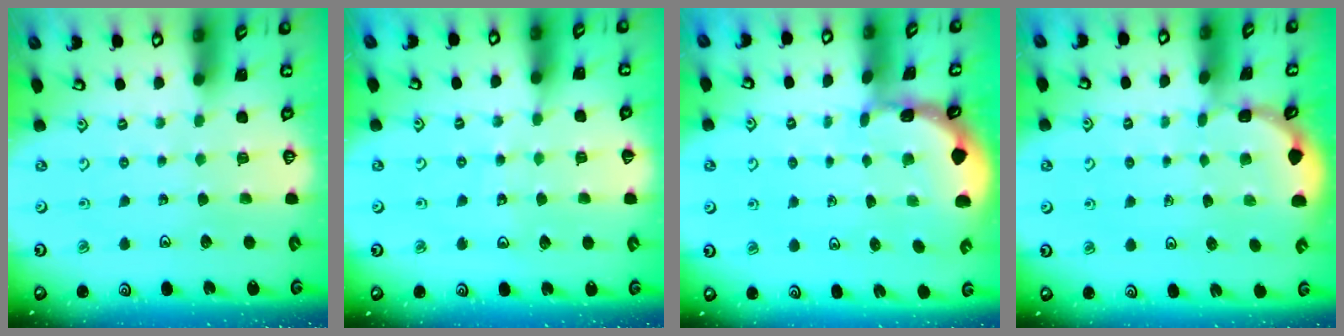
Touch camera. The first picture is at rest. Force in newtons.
{"total": 7.0, "press": 6.7, "slide": 2.0}
{"total": 1.0, "press": 1.0, "slide": 0.2}
{"total": 2.4, "press": 2.4, "slide": 0.3}